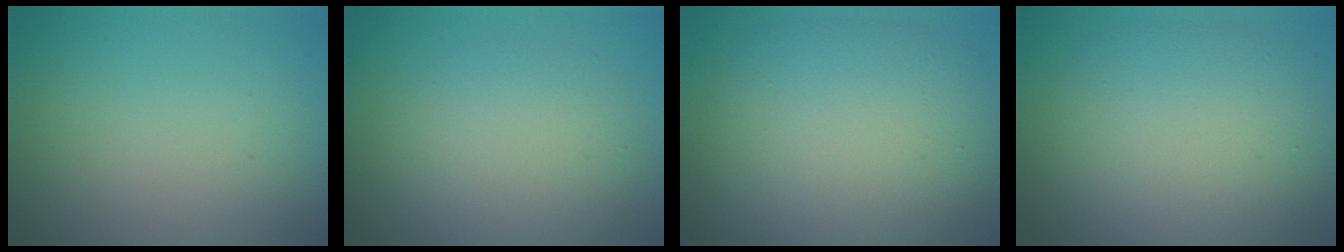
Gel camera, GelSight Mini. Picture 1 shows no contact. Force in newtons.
{"total": 4.7, "press": 4.7, "slide": 0.3}
{"total": 10.9, "press": 10.8, "slide": 0.7}
{"total": 9.6, "press": 9.6, "slide": 0.6}